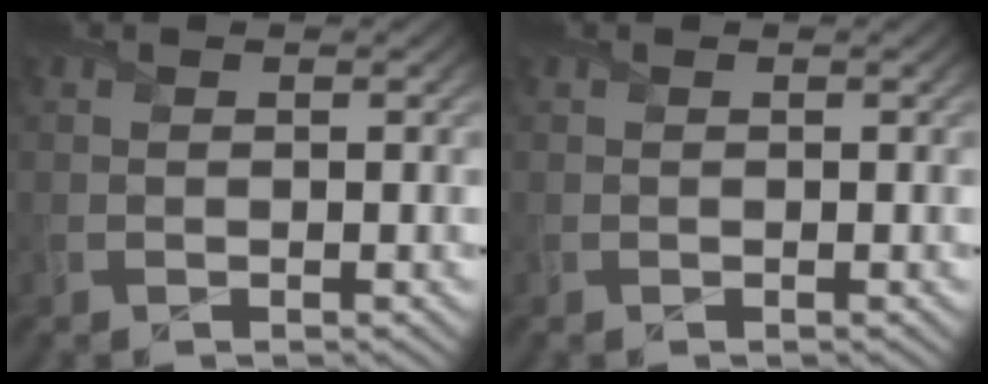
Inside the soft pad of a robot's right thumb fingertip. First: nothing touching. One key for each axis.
{"total": 0.0}